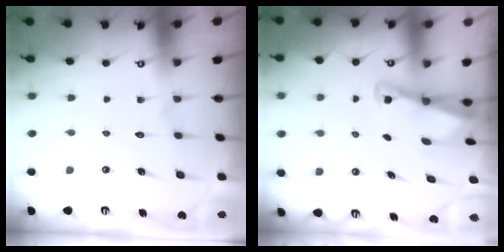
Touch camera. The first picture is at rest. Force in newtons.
{"total": 2.2, "press": 2.2, "slide": 0.3}